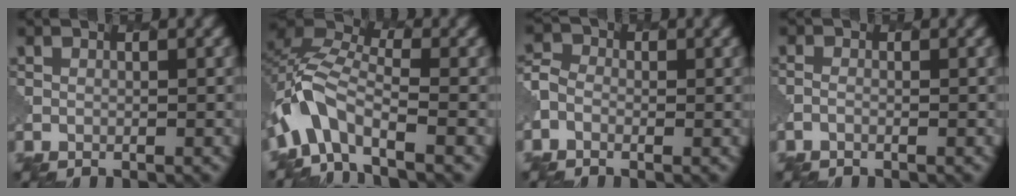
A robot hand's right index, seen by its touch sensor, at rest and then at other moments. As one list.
[{"total": 7.1, "force": [-3.5, 3.4, 5.2], "torque": [-0.100, 0.007, -0.083]}, {"total": 2.0, "force": [-0.8, 1.6, 0.9], "torque": [-0.017, 0.001, -0.025]}, {"total": 0.5, "force": [-0.5, 0.1, 0.2], "torque": [-0.002, -0.003, -0.015]}]